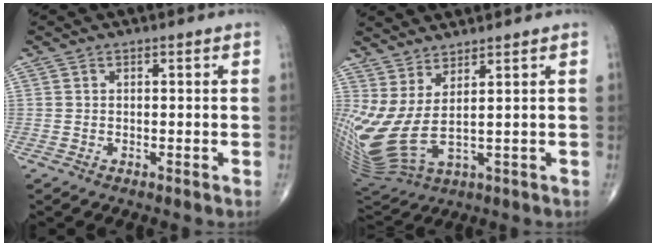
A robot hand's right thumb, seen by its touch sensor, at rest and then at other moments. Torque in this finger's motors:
{"motor_torque": [-0.70, 1.37, 1.52, 0.42, 0.53]}